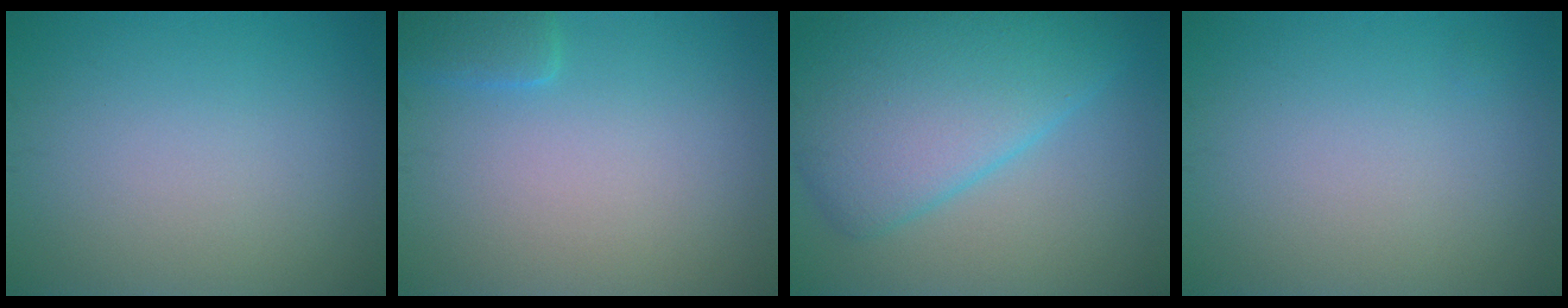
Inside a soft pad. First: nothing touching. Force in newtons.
{"total": 1.7, "press": 1.7, "slide": 0.1}
{"total": 9.1, "press": 9.1, "slide": 0.0}
{"total": 0.0}